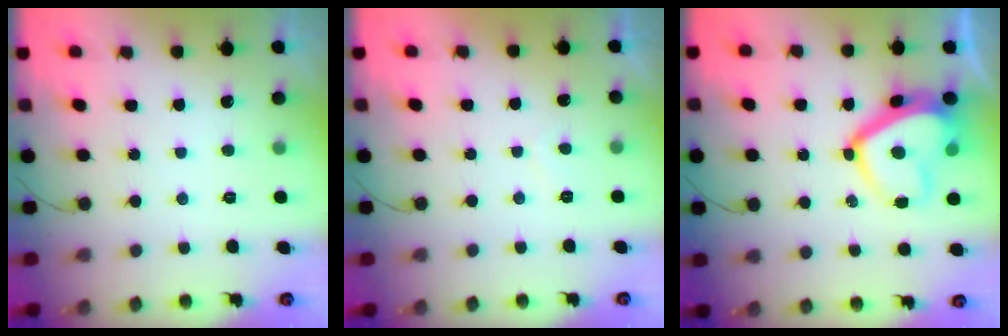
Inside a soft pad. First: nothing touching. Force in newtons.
{"total": 0.5, "press": 0.1, "slide": 0.5}
{"total": 14.6, "press": 14.6, "slide": 1.3}